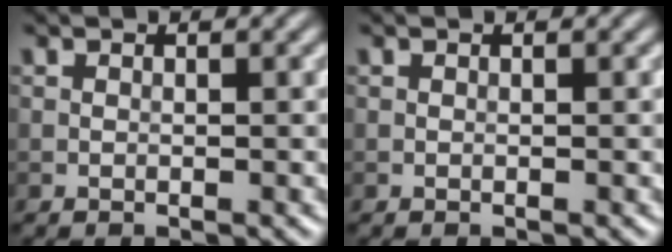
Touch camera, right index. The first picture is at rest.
{"total": 0.0}